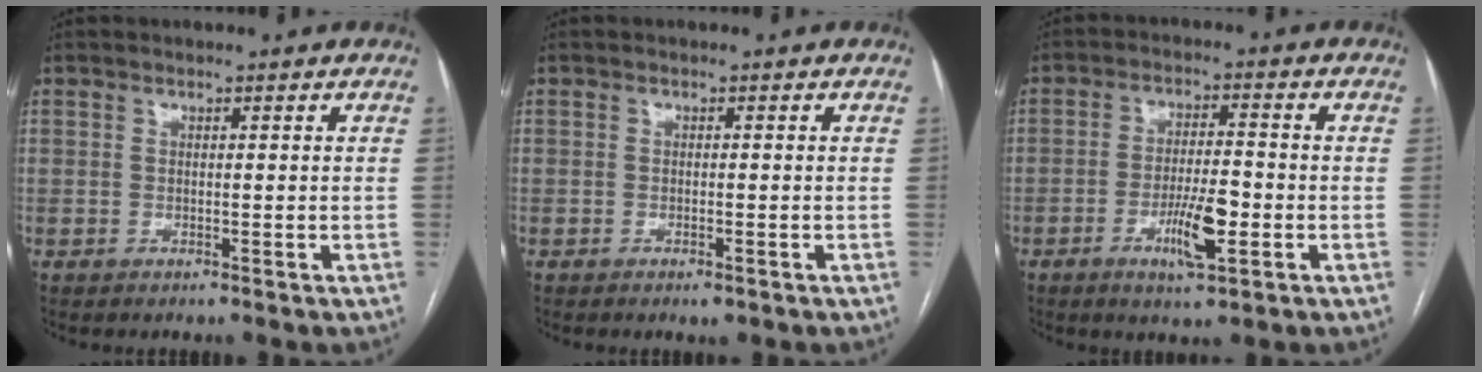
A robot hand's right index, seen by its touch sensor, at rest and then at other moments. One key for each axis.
{"total": 1.3, "fx": -0.9, "fy": 0.3, "fz": 1.0, "tx": -0.015, "ty": -0.002, "tz": -0.009}
{"total": 7.2, "fx": -2.6, "fy": 1.3, "fz": 6.5, "tx": -0.124, "ty": -0.004, "tz": -0.040}